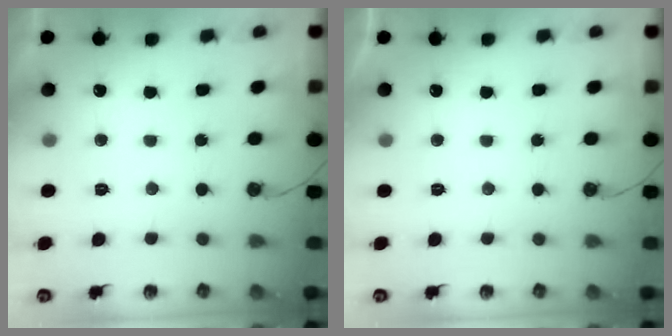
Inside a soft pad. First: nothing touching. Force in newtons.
{"total": 0.0}